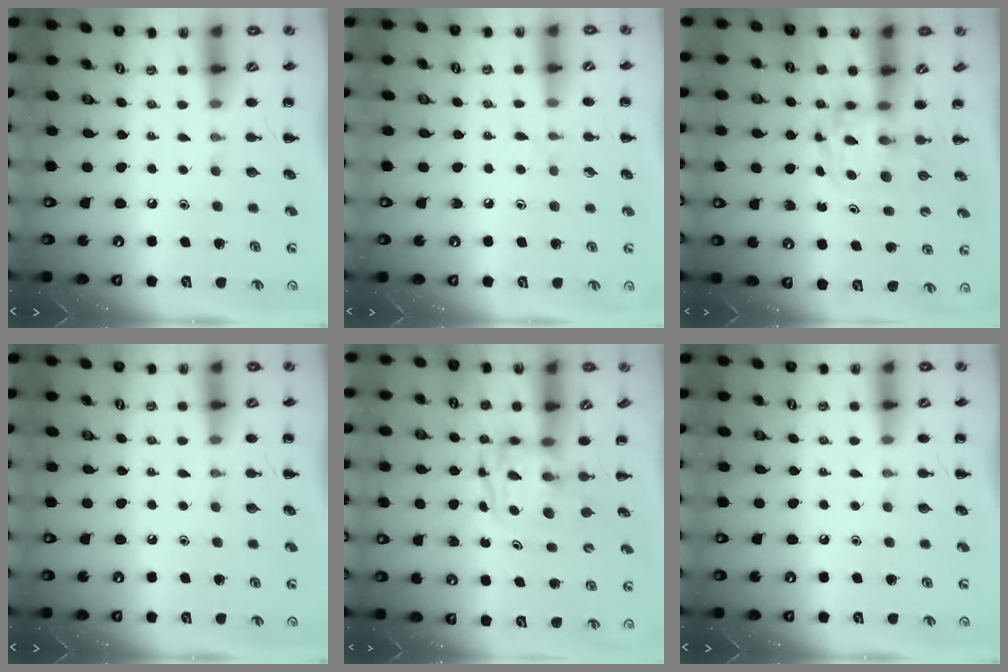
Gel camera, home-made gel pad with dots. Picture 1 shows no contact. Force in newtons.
{"total": 4.7, "press": 4.2, "slide": 2.0}
{"total": 3.7, "press": 3.7, "slide": 0.6}
{"total": 0.0}
{"total": 4.0, "press": 3.9, "slide": 0.4}
{"total": 0.0}